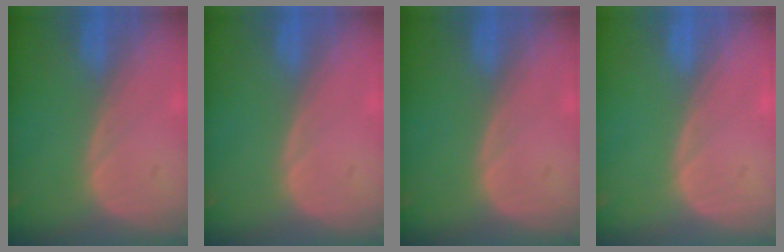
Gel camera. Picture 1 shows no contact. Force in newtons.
{"total": 0.0}
{"total": 0.0}
{"total": 0.0}